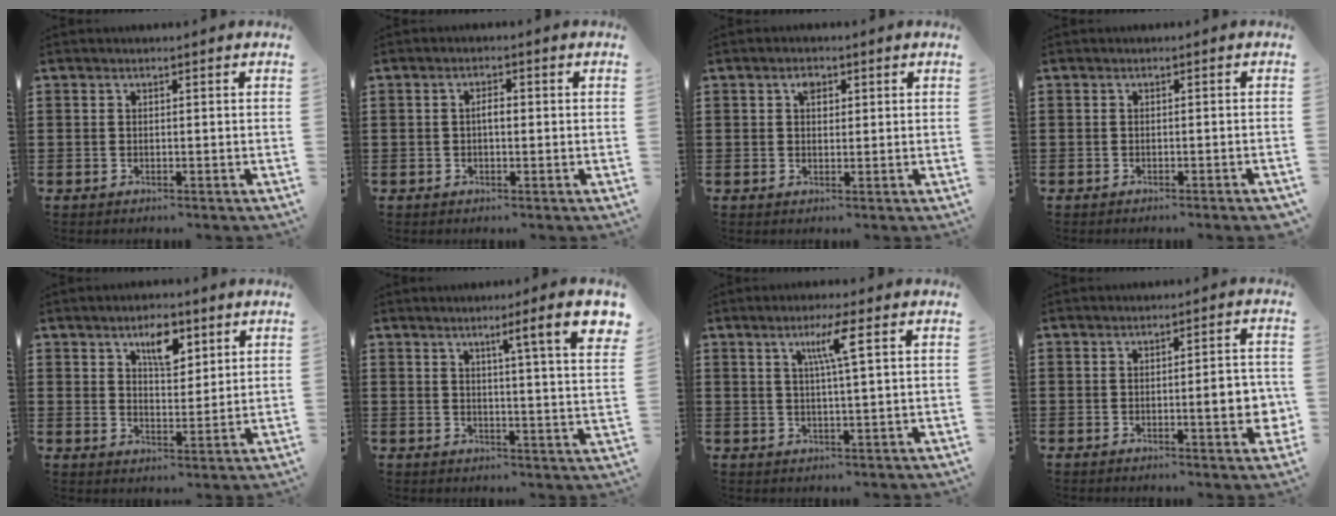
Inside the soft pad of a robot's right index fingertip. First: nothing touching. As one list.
[{"total": 1.9, "force": [-0.1, 0.7, 1.8], "torque": [-0.033, 0.002, -0.003]}, {"total": 2.1, "force": [0.9, 1.3, 1.4], "torque": [-0.023, 0.003, 0.013]}, {"total": 0.9, "force": [-0.8, -0.1, 0.4], "torque": [-0.008, -0.003, -0.015]}, {"total": 5.9, "force": [3.4, 2.7, 4.0], "torque": [-0.064, 0.000, 0.054]}, {"total": 7.5, "force": [3.7, 0.0, 6.6], "torque": [-0.102, -0.022, 0.051]}, {"total": 5.4, "force": [2.1, -0.2, 5.0], "torque": [-0.103, 0.000, 0.029]}, {"total": 5.5, "force": [-0.8, 1.1, 5.3], "torque": [-0.064, -0.012, -0.017]}]